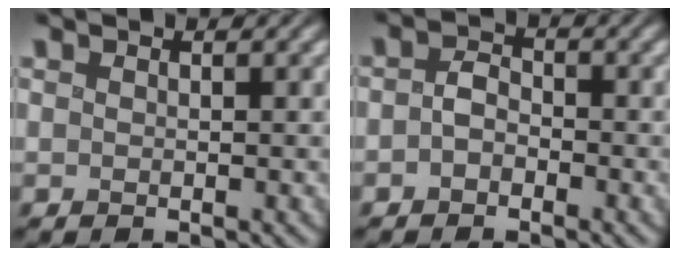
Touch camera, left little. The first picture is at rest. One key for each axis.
{"total": 1.8, "fx": -0.9, "fy": 1.2, "fz": 1.0, "tx": -0.020, "ty": 0.003, "tz": -0.023}